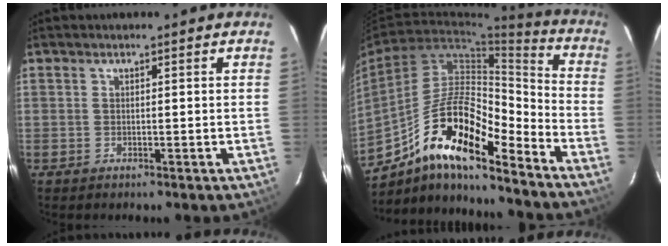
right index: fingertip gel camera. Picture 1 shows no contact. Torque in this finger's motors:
{"motor_torque": [1.43, -0.70, 1.06, 0.16]}